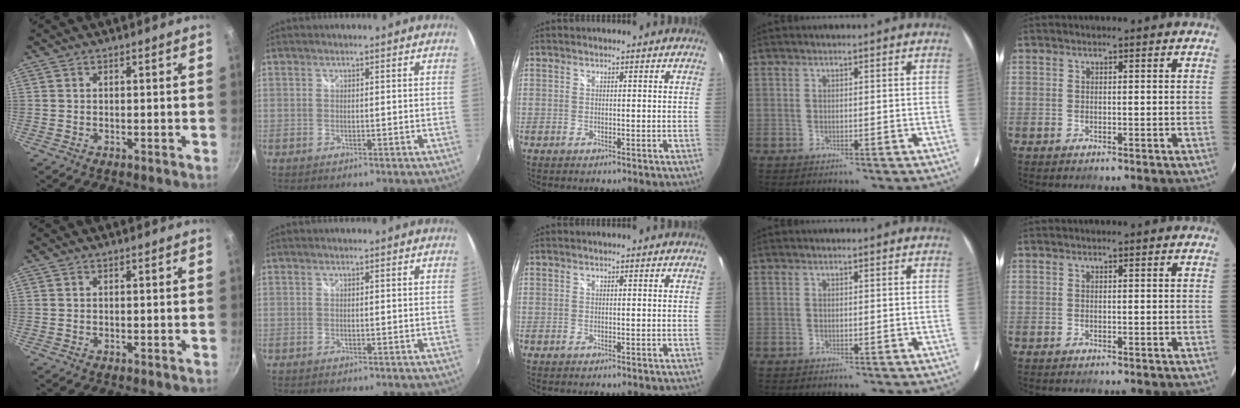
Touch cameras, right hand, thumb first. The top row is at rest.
{}